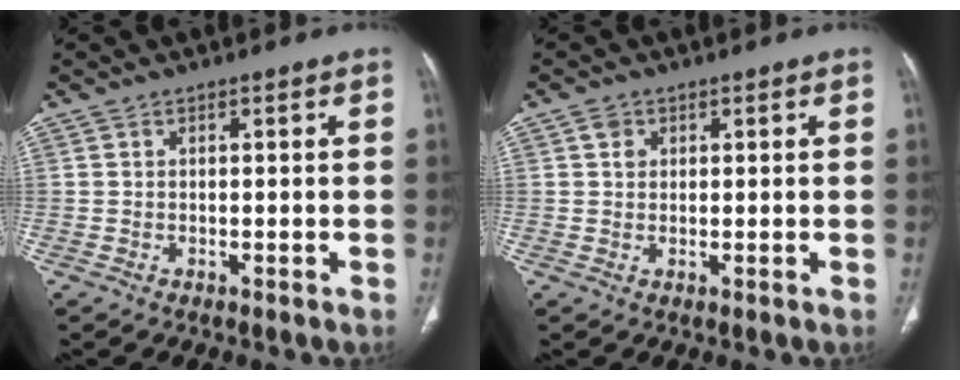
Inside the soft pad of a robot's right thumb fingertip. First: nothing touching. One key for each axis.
{"total": 1.9, "fx": 0.7, "fy": 1.6, "fz": 0.7, "tx": -0.006, "ty": -0.001, "tz": 0.009}